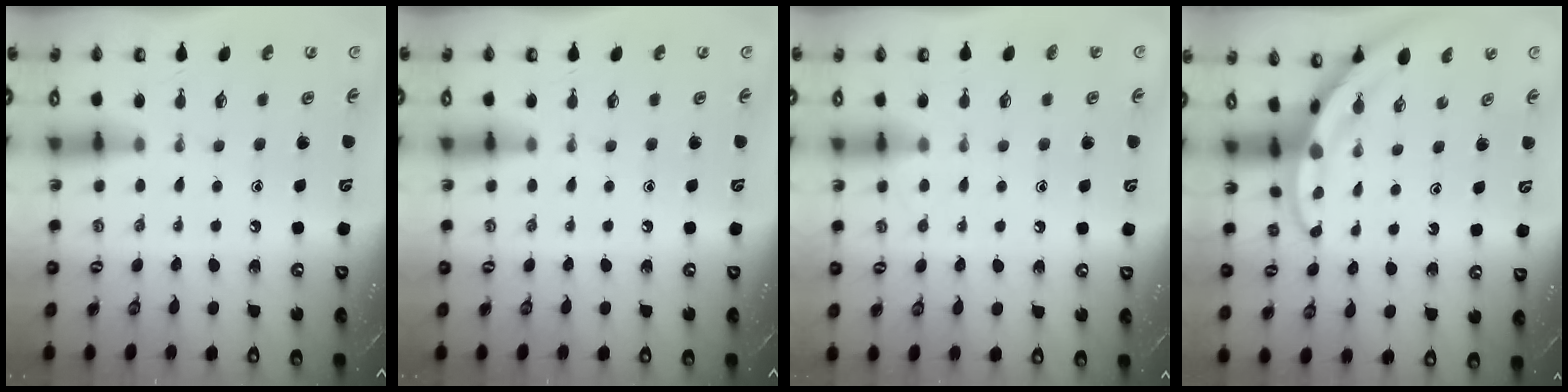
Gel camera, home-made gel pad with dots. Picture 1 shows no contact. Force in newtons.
{"total": 0.0}
{"total": 2.6, "press": 2.5, "slide": 0.3}
{"total": 3.3, "press": 3.3, "slide": 0.2}